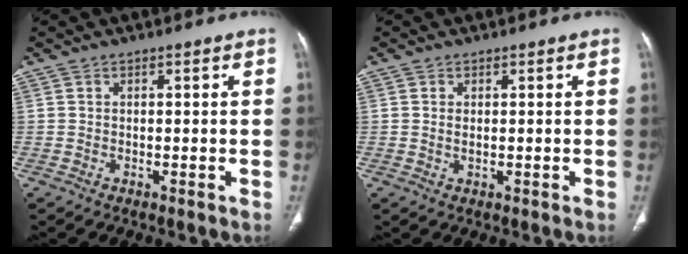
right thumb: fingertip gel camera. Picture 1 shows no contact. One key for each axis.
{"total": 1.1, "fx": 0.2, "fy": 0.5, "fz": 1.0, "tx": -0.022, "ty": -0.002, "tz": 0.007}